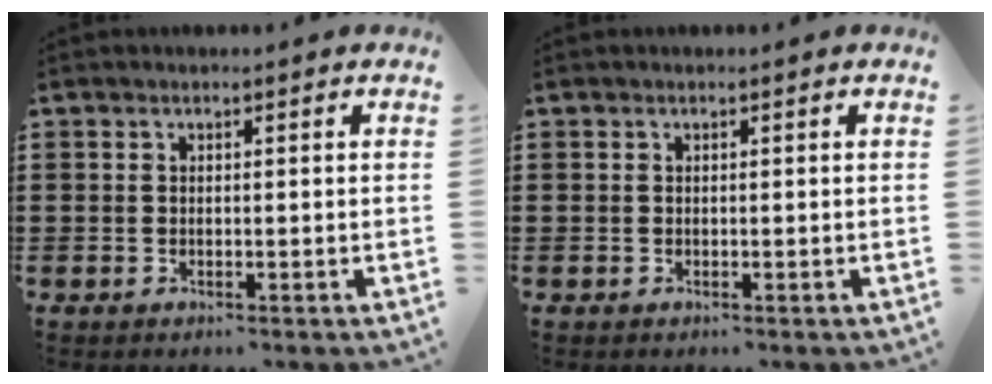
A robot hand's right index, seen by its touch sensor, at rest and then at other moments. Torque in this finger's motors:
{"motor_torque": [0.10, 0.05, 0.05, 0.01]}